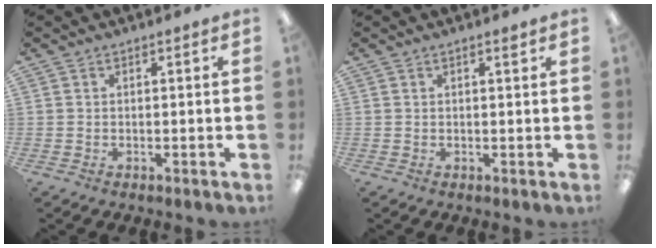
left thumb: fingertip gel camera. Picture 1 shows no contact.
{"total": 1.0, "force": [0.6, 0.2, 0.7], "torque": [-0.007, -0.003, 0.009]}